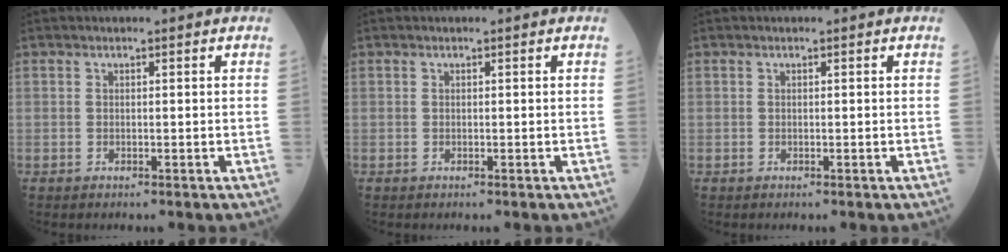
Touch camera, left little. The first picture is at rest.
{"total": 0.0}
{"total": 0.0}